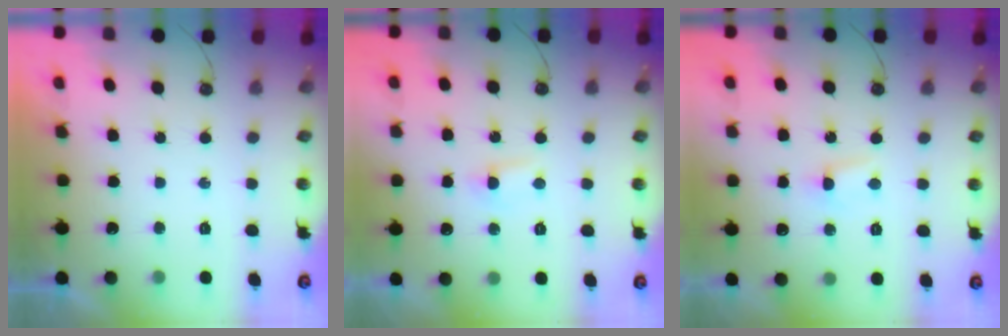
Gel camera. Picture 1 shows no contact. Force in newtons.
{"total": 3.6, "press": 3.6, "slide": 0.5}
{"total": 2.8, "press": 2.8, "slide": 0.4}